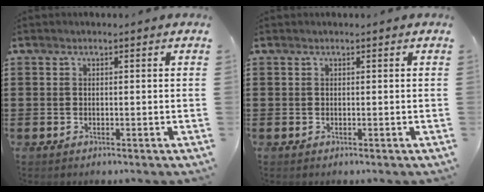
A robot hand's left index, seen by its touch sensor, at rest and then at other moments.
{"total": 0.0}